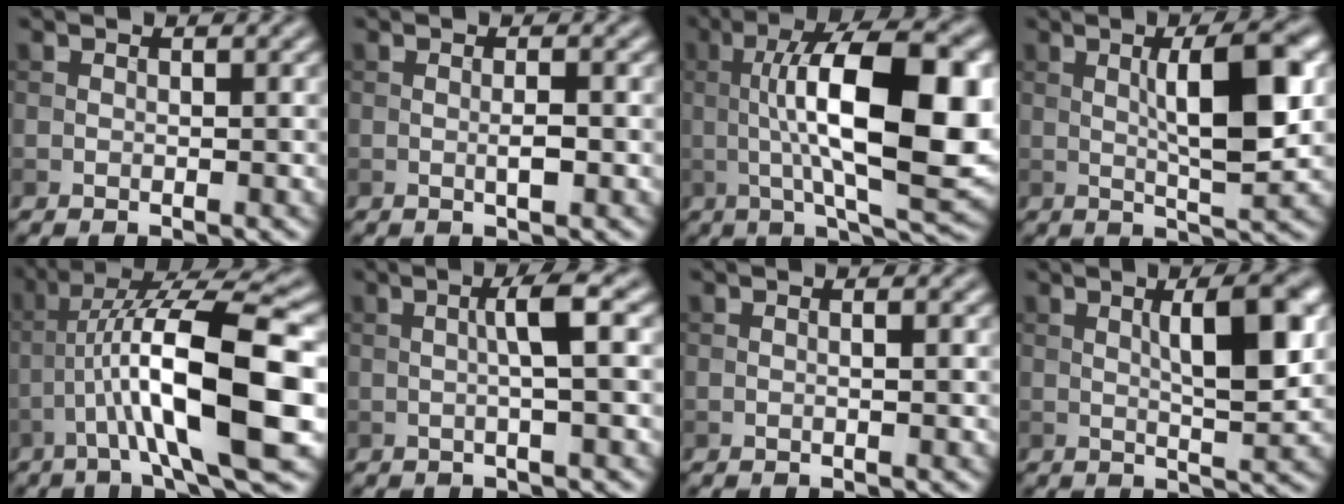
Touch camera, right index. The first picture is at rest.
{"total": 1.4, "force": [-0.2, 0.2, 1.4], "torque": [-0.025, -0.001, -0.004]}
{"total": 13.8, "force": [0.6, 4.2, 13.1], "torque": [-0.189, 0.006, 0.007]}
{"total": 7.1, "force": [1.0, 1.6, 6.9], "torque": [-0.103, 0.006, 0.016]}
{"total": 12.0, "force": [-2.3, 2.4, 11.6], "torque": [-0.204, 0.022, -0.035]}
{"total": 3.2, "force": [0.2, 0.3, 3.1], "torque": [-0.053, 0.006, 0.000]}
{"total": 0.7, "force": [0.0, 0.1, 0.7], "torque": [-0.011, -0.001, -0.002]}
{"total": 6.0, "force": [1.3, 1.4, 5.7], "torque": [-0.081, 0.007, 0.021]}